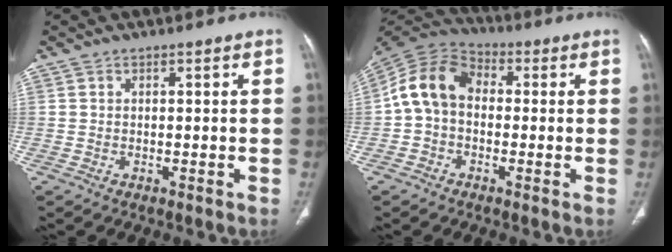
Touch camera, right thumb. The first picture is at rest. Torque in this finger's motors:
{"motor_torque": [1.86, 1.85, 0.87, -0.88, 0.19]}